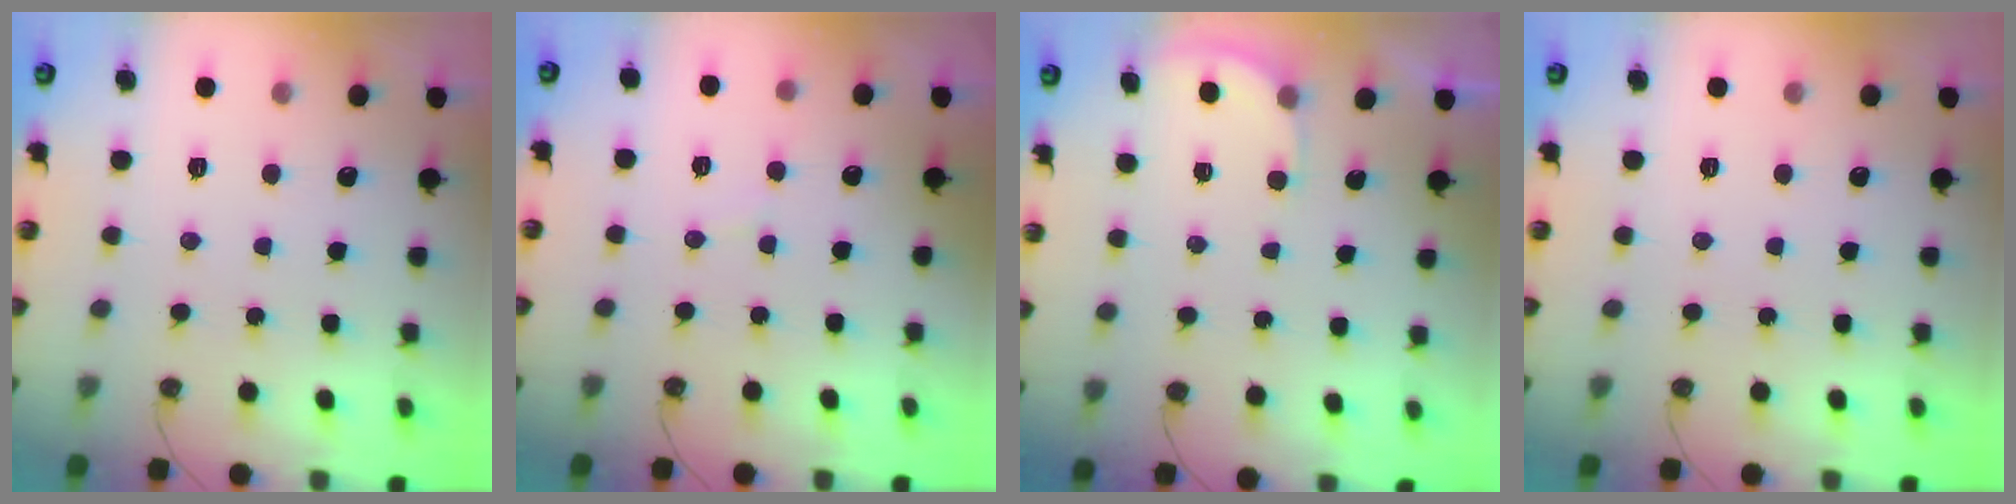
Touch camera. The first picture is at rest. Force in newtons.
{"total": 2.8, "press": 2.8, "slide": 0.3}
{"total": 2.1, "press": 2.1, "slide": 0.1}
{"total": 0.0}